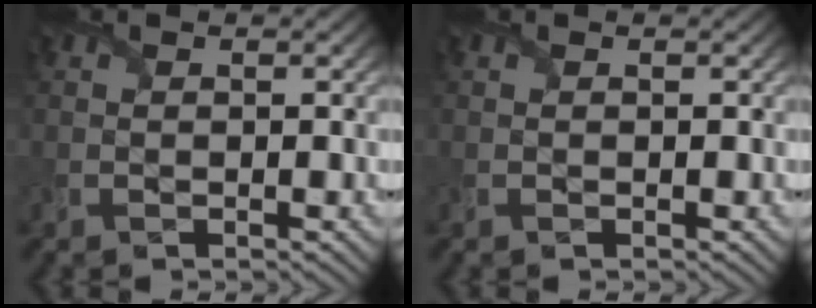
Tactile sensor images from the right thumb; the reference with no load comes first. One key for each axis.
{"total": 0.0}